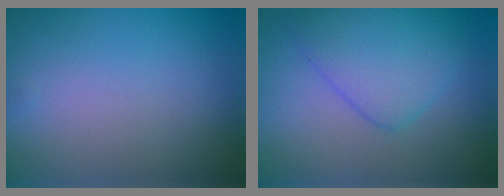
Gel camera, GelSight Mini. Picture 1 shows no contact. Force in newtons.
{"total": 5.0, "press": 5.0, "slide": 0.1}